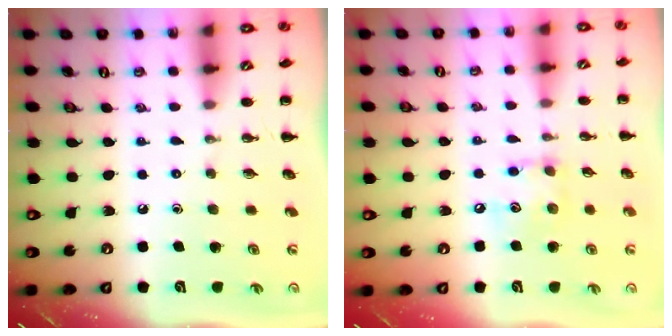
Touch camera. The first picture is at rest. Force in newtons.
{"total": 7.7, "press": 7.7, "slide": 0.6}